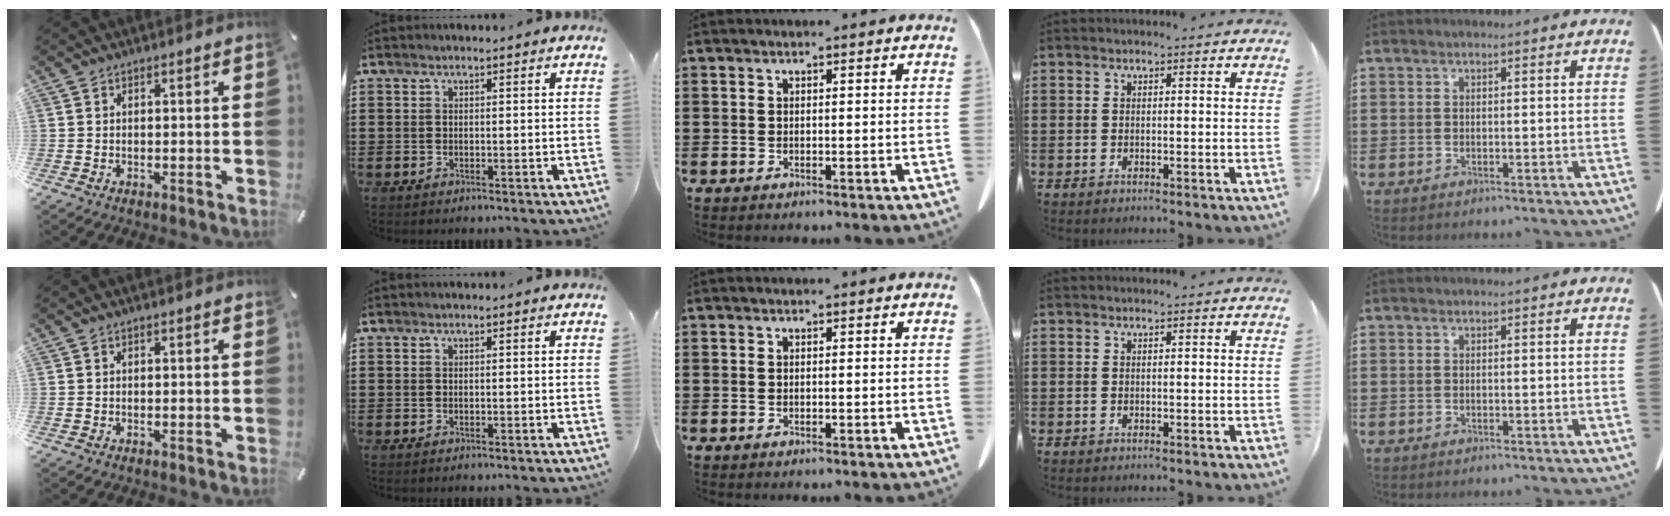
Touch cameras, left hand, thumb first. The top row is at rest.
{}